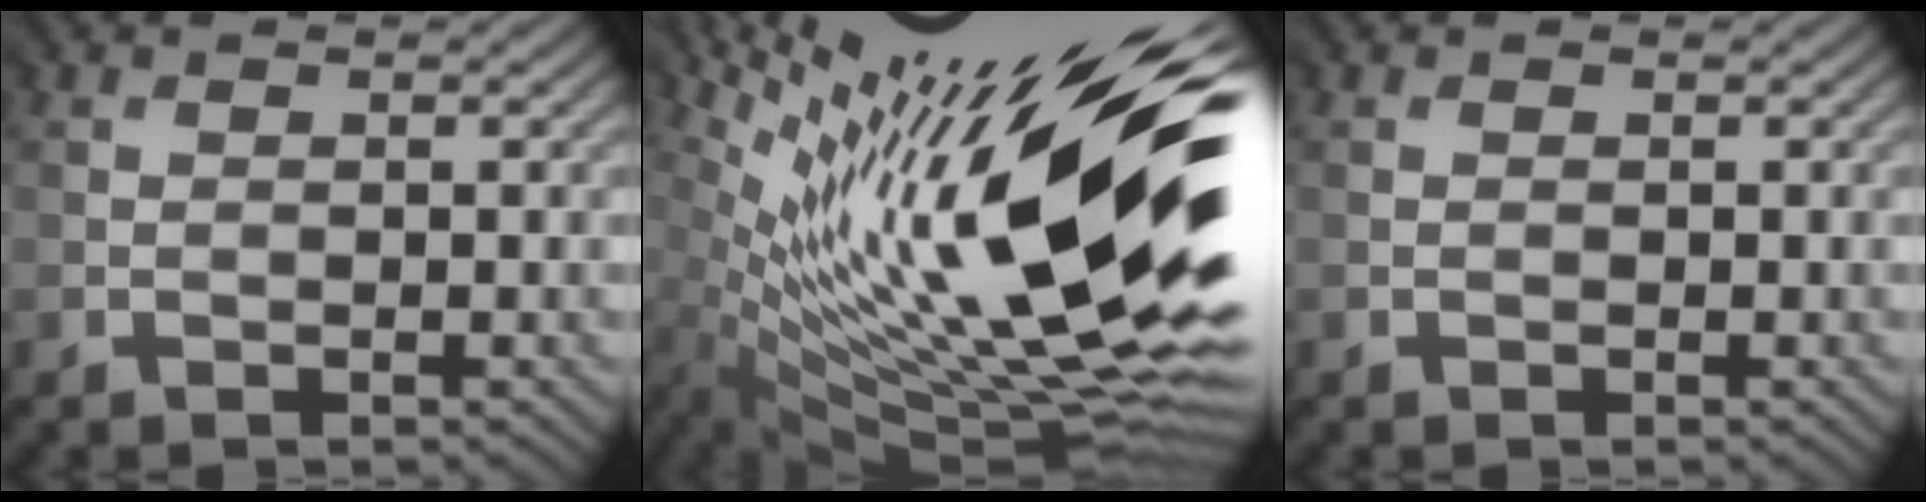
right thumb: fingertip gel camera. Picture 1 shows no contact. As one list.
[{"total": 20.2, "force": [4.1, 5.4, 19.0], "torque": [-0.328, 0.000, 0.088]}, {"total": 0.0}]